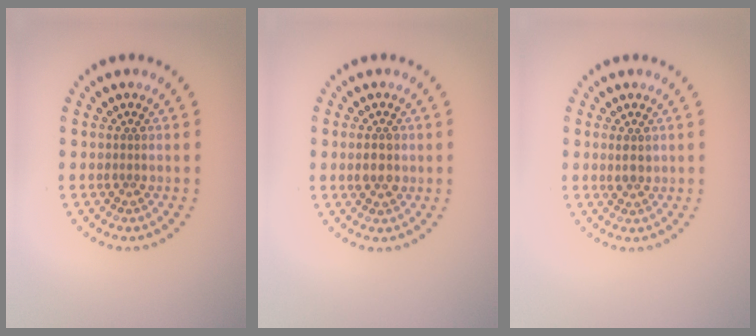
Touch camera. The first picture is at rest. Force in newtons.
{"total": 1.9, "press": 1.9, "slide": 0.1}
{"total": 1.4, "press": 1.3, "slide": 0.5}